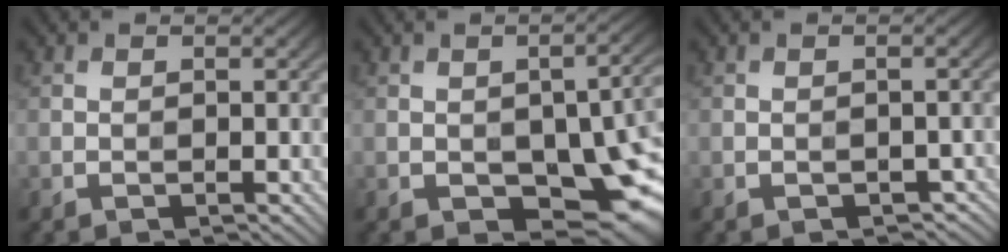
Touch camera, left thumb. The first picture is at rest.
{"total": 13.9, "force": [-4.1, 7.4, 11.0], "torque": [-0.138, -0.021, -0.047]}
{"total": 2.3, "force": [-1.3, 1.3, 1.3], "torque": [-0.019, -0.006, -0.011]}